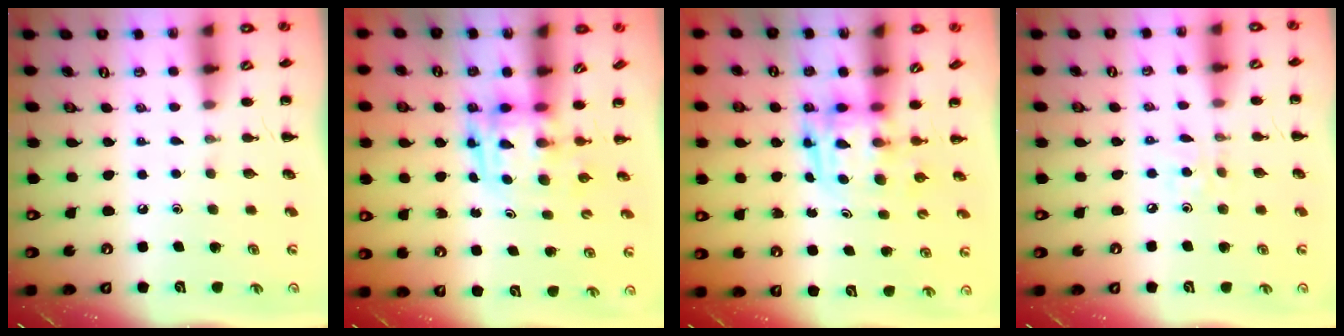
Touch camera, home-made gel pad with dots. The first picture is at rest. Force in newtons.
{"total": 3.9, "press": 3.8, "slide": 0.7}
{"total": 3.9, "press": 3.9, "slide": 0.7}
{"total": 2.2, "press": 2.1, "slide": 0.6}